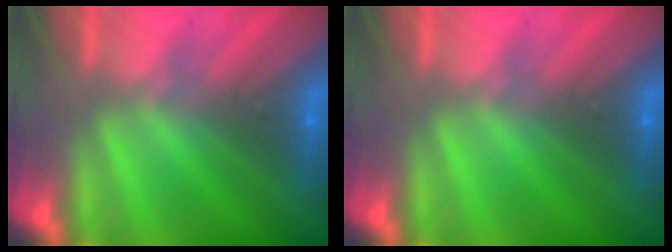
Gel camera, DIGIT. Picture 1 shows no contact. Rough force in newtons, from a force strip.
{"total": 0.0}